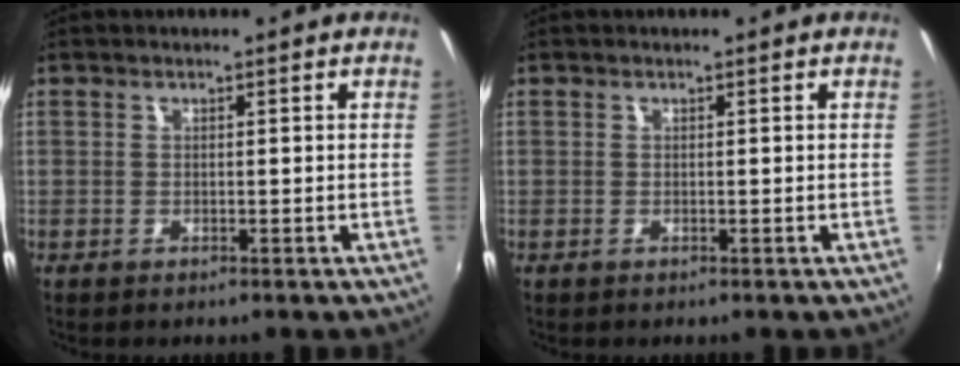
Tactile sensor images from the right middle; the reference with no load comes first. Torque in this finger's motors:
{"motor_torque": [0.00, 0.00, 0.00, 0.00]}